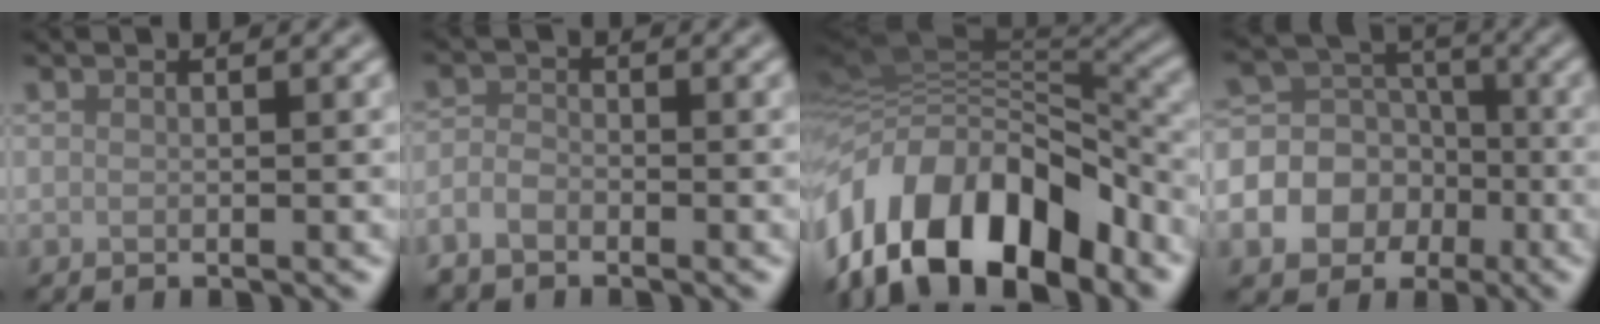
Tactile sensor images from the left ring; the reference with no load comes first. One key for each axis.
{"total": 2.0, "fx": -1.5, "fy": 1.0, "fz": 0.8, "tx": -0.018, "ty": -0.001, "tz": -0.038}
{"total": 14.0, "fx": -6.6, "fy": 7.3, "fz": 10.0, "tx": -0.184, "ty": 0.013, "tz": -0.114}
{"total": 12.1, "fx": -4.6, "fy": 10.6, "fz": 3.6, "tx": -0.085, "ty": -0.016, "tz": -0.090}